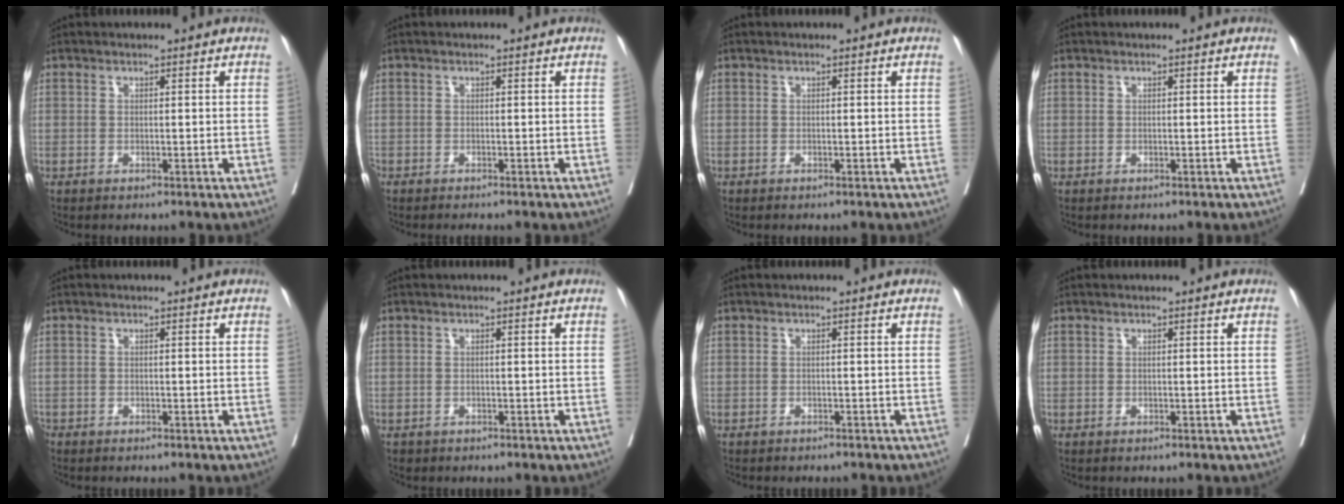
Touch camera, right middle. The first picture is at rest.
{"total": 1.5, "force": [-1.4, 0.0, 0.5], "torque": [-0.008, -0.002, -0.022]}
{"total": 0.0}
{"total": 0.0}
{"total": 0.6, "force": [-0.5, 0.2, 0.1], "torque": [-0.004, 0.000, -0.014]}
{"total": 0.6, "force": [-0.4, 0.4, 0.0], "torque": [-0.009, 0.002, -0.005]}
{"total": 3.0, "force": [-2.7, 0.8, 0.9], "torque": [-0.014, -0.004, -0.033]}
{"total": 0.0}